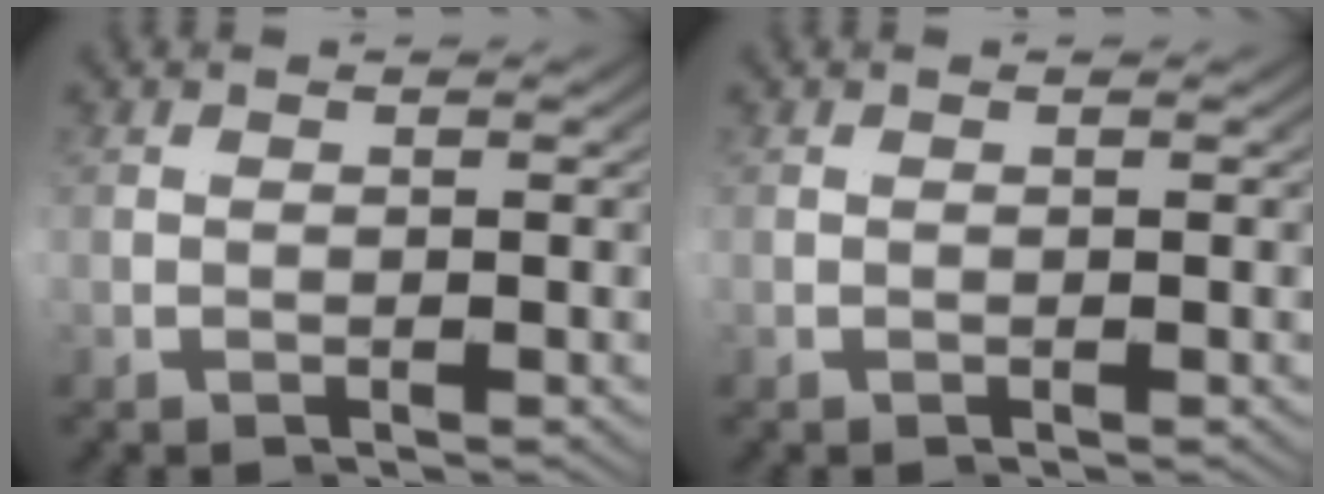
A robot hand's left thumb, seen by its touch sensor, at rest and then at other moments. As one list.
[{"total": 0.0}]